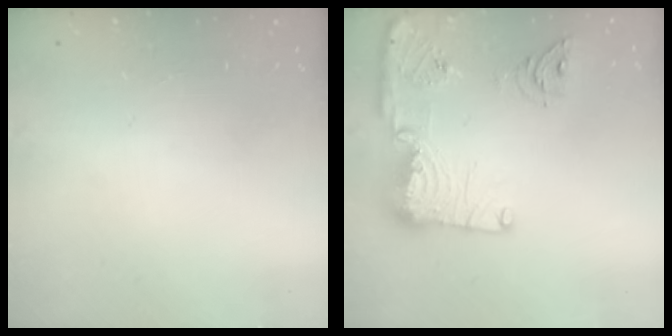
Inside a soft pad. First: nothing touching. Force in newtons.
{"total": 18.1, "press": 18.0, "slide": 2.0}